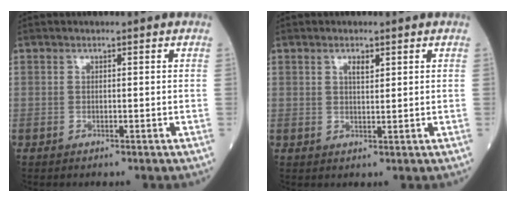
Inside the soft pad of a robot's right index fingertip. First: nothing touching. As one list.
[{"total": 1.8, "force": [1.0, 0.5, 1.4], "torque": [-0.026, 0.000, 0.018]}]